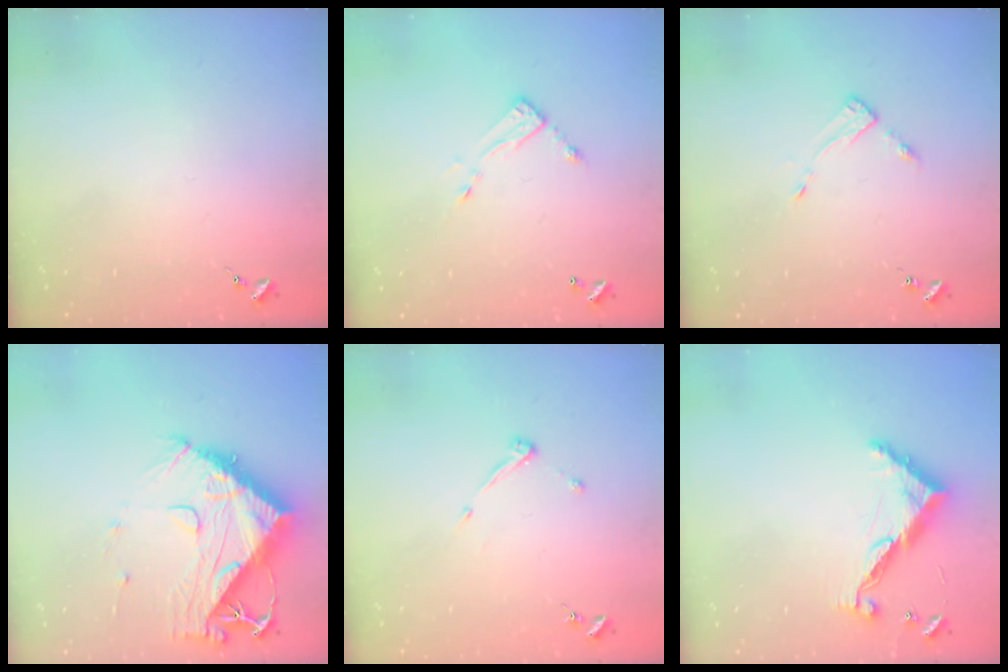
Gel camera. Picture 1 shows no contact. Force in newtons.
{"total": 7.3, "press": 7.3, "slide": 0.3}
{"total": 4.6, "press": 4.6, "slide": 0.4}
{"total": 14.2, "press": 14.1, "slide": 1.2}
{"total": 4.0, "press": 4.0, "slide": 0.6}
{"total": 9.7, "press": 9.7, "slide": 0.3}